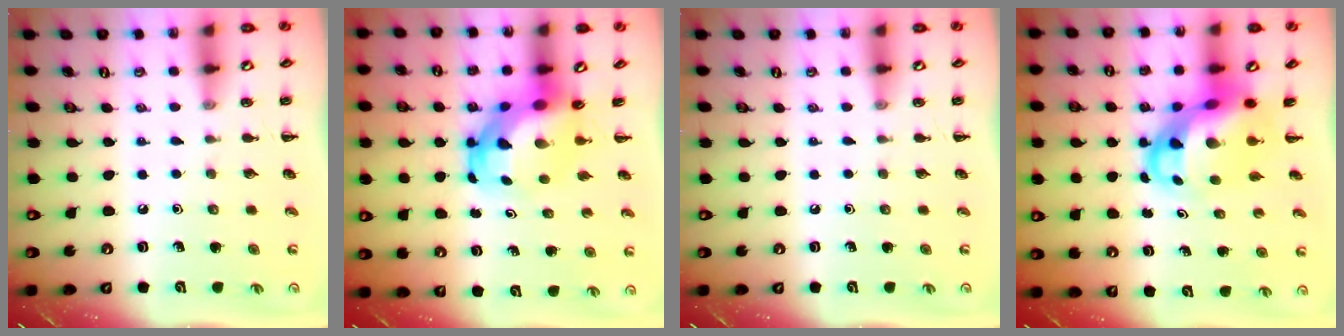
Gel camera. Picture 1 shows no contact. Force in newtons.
{"total": 6.2, "press": 5.9, "slide": 1.6}
{"total": 0.0}
{"total": 7.9, "press": 7.6, "slide": 2.0}